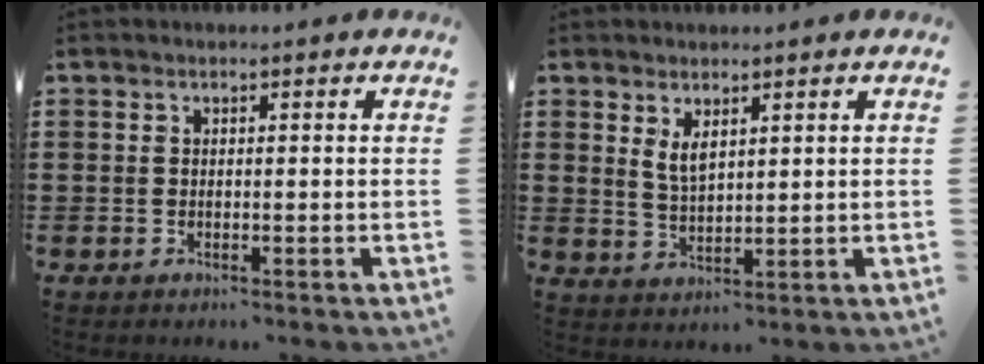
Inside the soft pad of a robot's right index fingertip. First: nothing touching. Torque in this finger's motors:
{"motor_torque": [0.21, -0.17, 0.09, 0.06]}